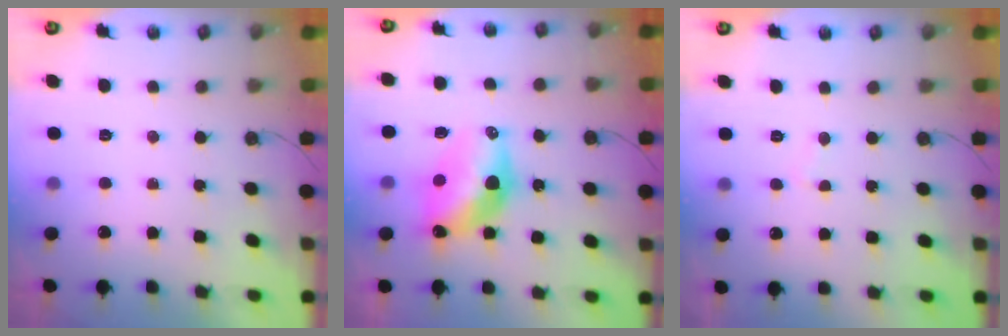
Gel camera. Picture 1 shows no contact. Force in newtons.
{"total": 12.9, "press": 12.9, "slide": 1.0}
{"total": 1.7, "press": 1.7, "slide": 0.2}